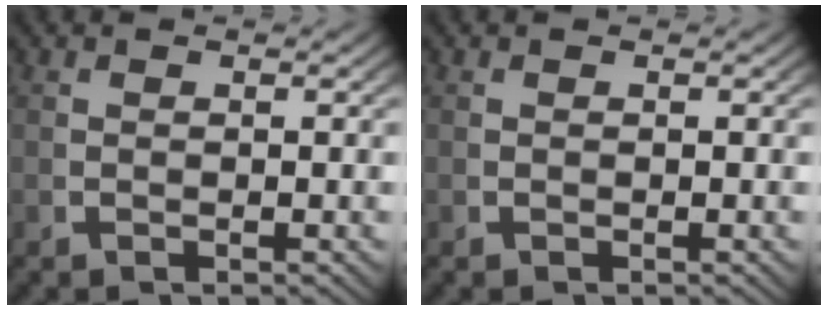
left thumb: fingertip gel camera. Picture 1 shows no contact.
{"total": 0.0}